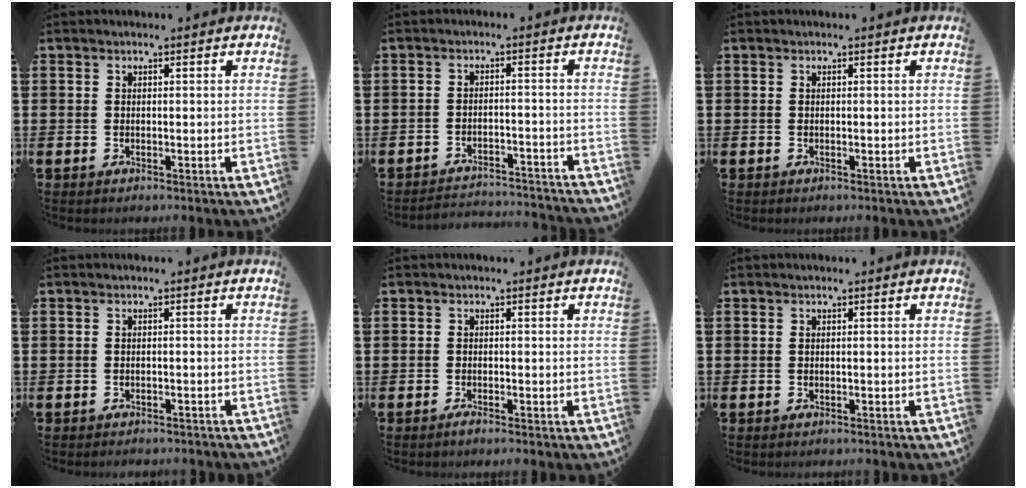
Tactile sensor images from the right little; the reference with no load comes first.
{"total": 2.6, "force": [-2.6, 0.0, -0.1], "torque": [-0.005, 0.003, -0.057]}
{"total": 0.0}
{"total": 0.8, "force": [-0.8, 0.0, 0.0], "torque": [-0.002, 0.000, -0.017]}
{"total": 0.8, "force": [-0.6, 0.1, 0.5], "torque": [-0.009, -0.003, -0.012]}
{"total": 0.0}